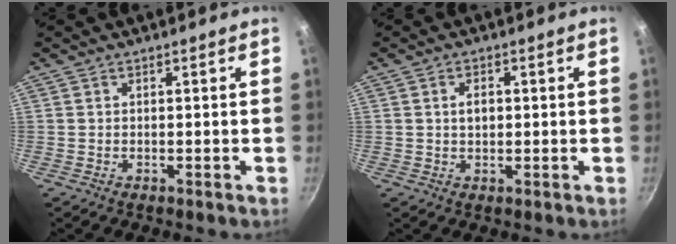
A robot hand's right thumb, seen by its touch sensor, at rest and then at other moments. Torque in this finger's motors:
{"motor_torque": [-0.39, 0.42, 0.29, 0.44, -0.02]}